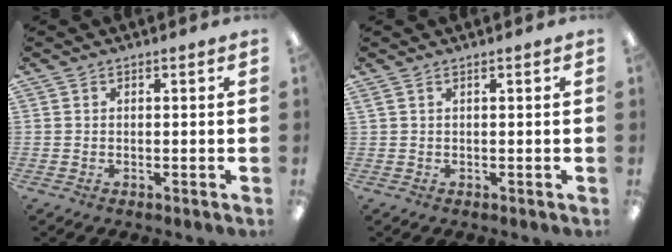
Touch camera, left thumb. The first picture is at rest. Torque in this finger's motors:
{"motor_torque": [-0.36, -0.21, 0.14, -0.41, 0.24]}